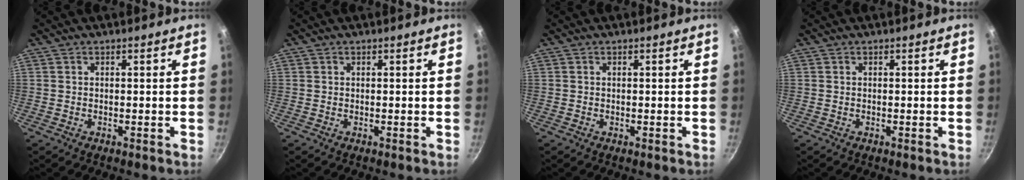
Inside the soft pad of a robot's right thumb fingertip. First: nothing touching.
{"total": 0.0}
{"total": 0.0}
{"total": 0.0}